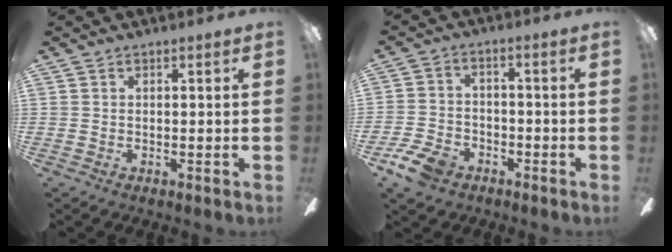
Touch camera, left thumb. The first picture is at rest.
{"total": 8.1, "force": [-5.3, 4.8, 3.9], "torque": [-0.090, 0.026, -0.100]}